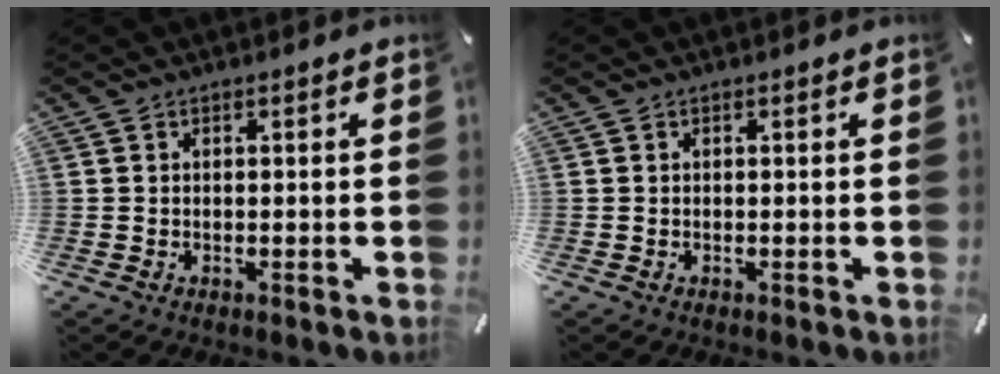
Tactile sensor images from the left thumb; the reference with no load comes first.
{"total": 0.0}